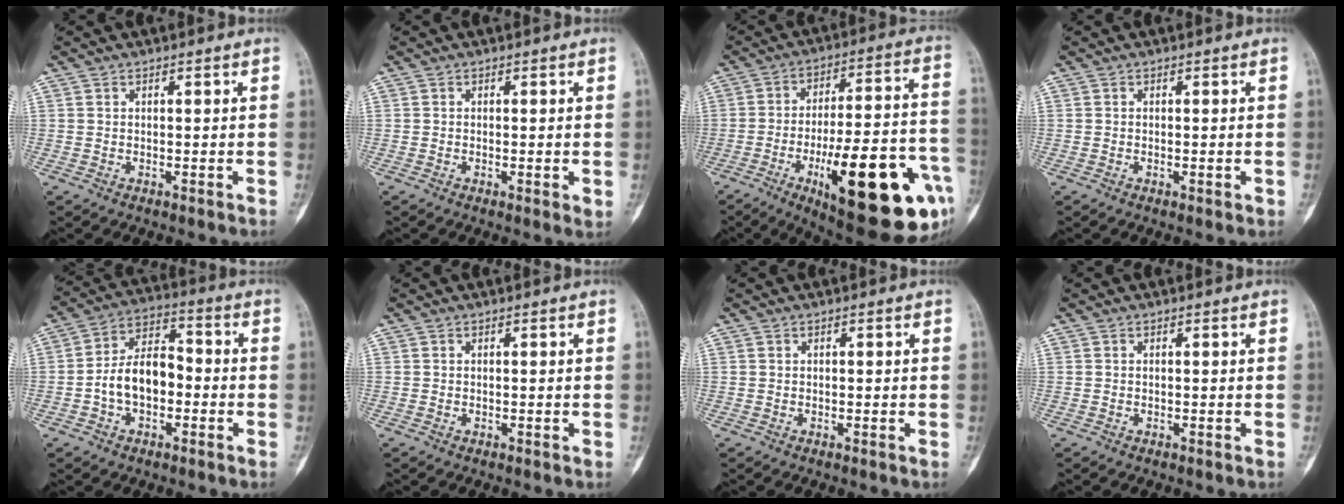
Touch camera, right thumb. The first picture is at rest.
{"total": 2.0, "force": [-0.2, 0.5, 1.9], "torque": [-0.028, -0.006, -0.003]}
{"total": 28.2, "force": [-10.5, 8.4, 24.8], "torque": [-0.312, 0.034, -0.140]}
{"total": 1.2, "force": [-0.2, 0.4, 1.1], "torque": [-0.012, -0.002, -0.002]}
{"total": 10.7, "force": [-2.1, 6.7, 8.1], "torque": [-0.127, 0.041, -0.047]}
{"total": 0.0}
{"total": 0.0}
{"total": 0.0}